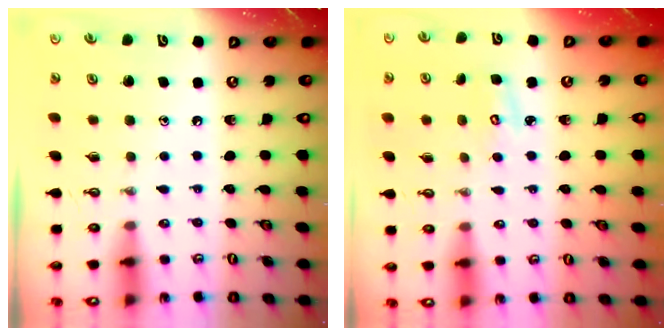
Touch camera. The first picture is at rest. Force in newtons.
{"total": 3.8, "press": 3.8, "slide": 0.3}